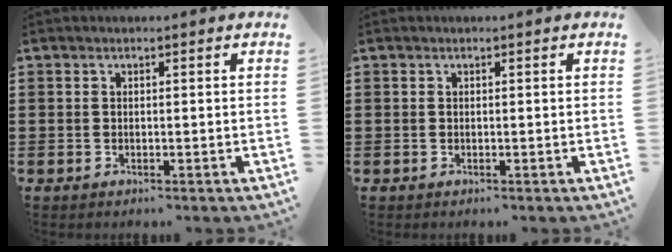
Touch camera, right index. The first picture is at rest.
{"total": 0.0}